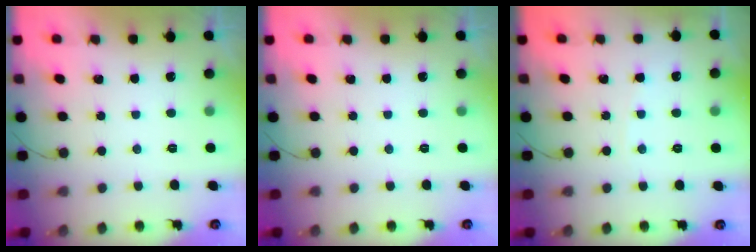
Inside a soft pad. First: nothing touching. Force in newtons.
{"total": 0.0}
{"total": 1.8, "press": 1.8, "slide": 0.2}